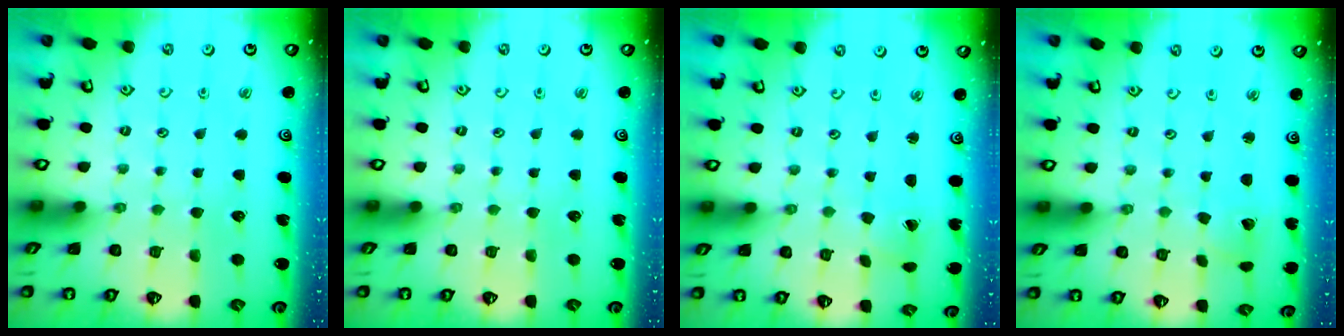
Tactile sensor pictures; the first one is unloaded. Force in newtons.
{"total": 0.0}
{"total": 1.4, "press": 1.4, "slide": 0.1}
{"total": 3.4, "press": 3.3, "slide": 0.2}